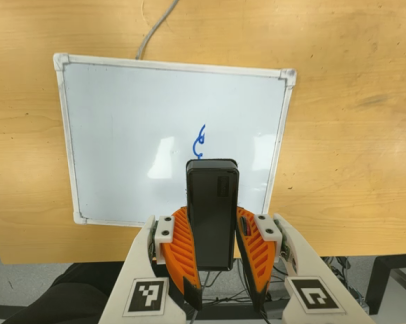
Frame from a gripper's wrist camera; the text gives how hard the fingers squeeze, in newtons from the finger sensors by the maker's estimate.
{"total": 9.4, "left": 7.1, "right": 11.8}